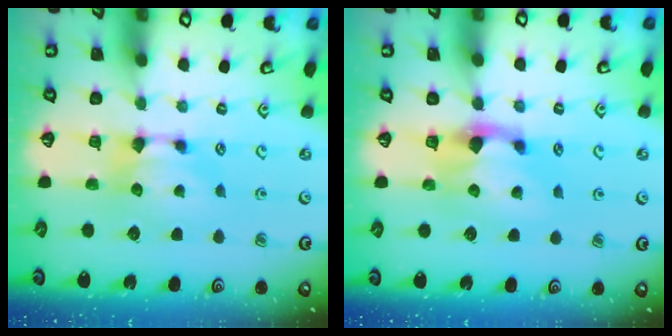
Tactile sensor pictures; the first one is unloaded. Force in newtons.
{"total": 1.9, "press": 1.4, "slide": 1.3}